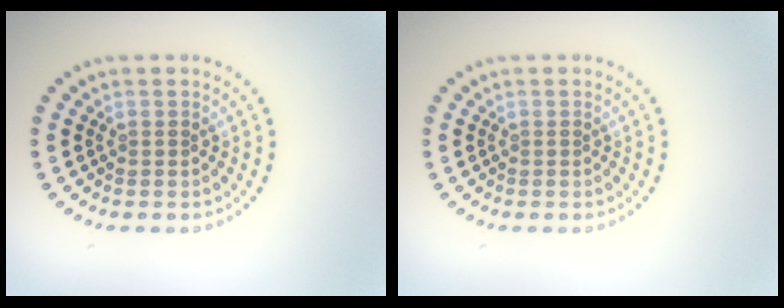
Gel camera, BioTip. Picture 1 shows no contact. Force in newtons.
{"total": 0.0}